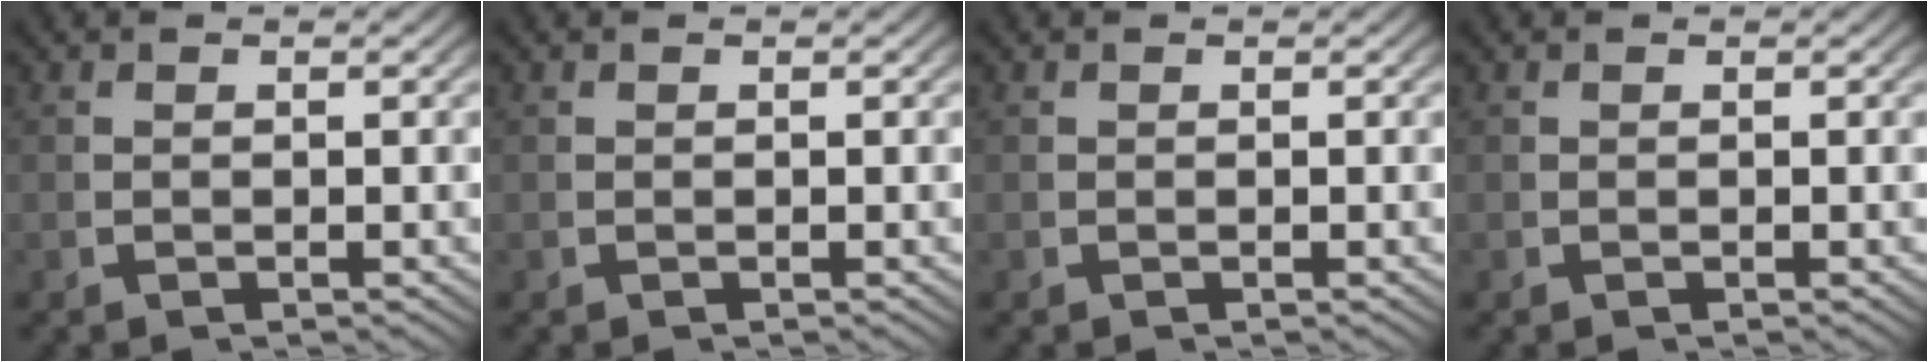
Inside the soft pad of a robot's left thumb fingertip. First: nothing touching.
{"total": 0.0}
{"total": 0.0}
{"total": 0.0}